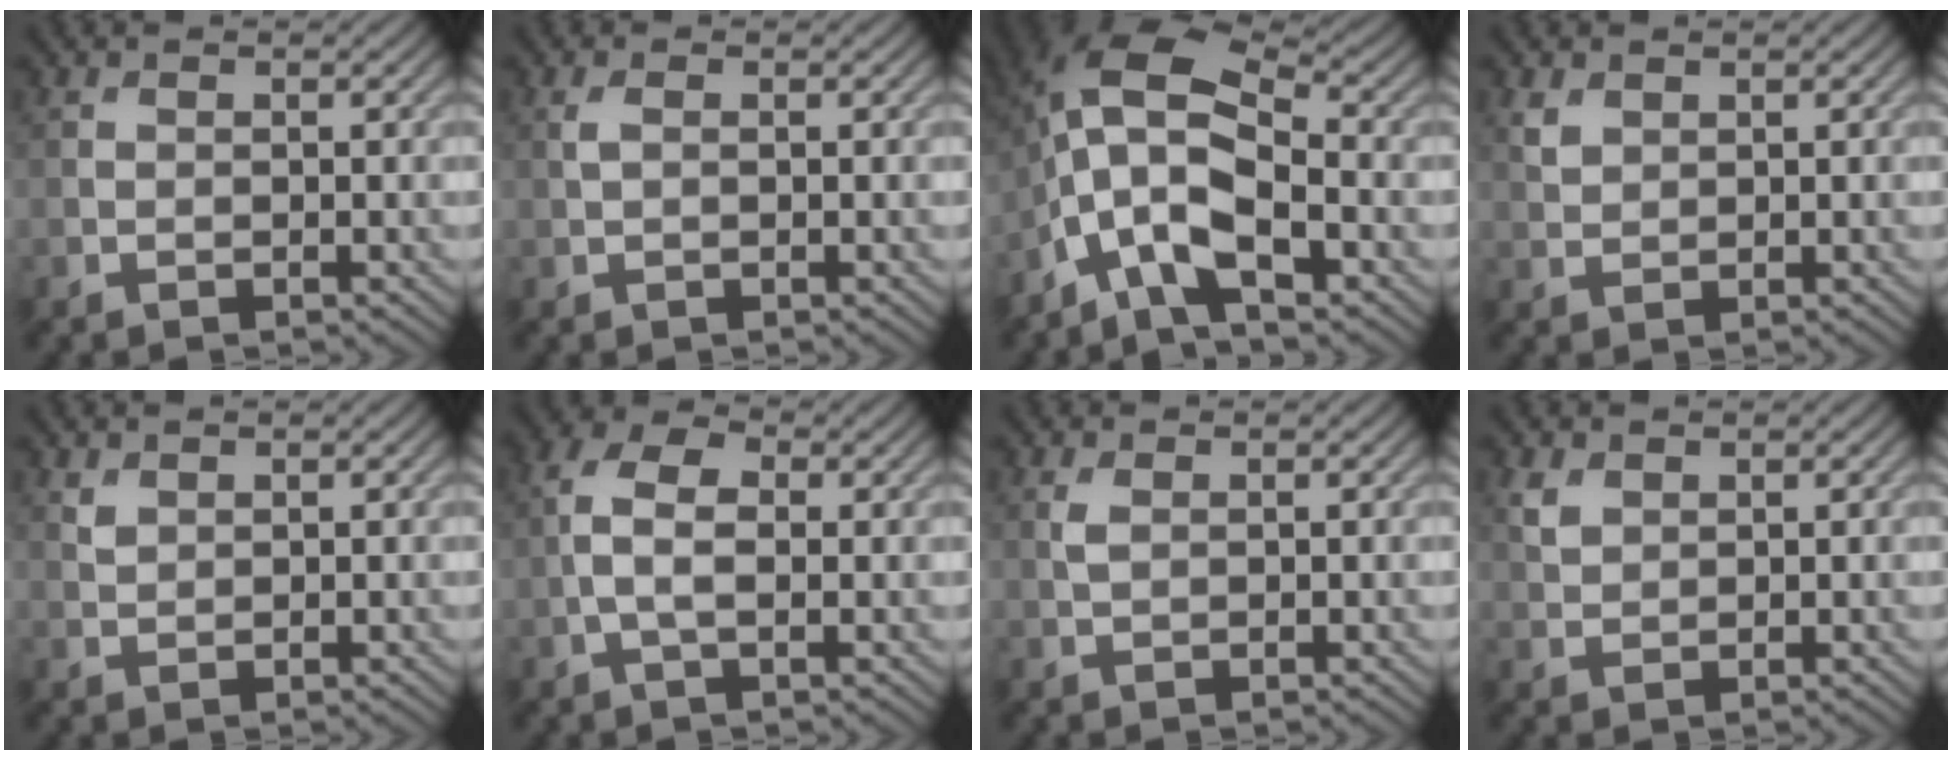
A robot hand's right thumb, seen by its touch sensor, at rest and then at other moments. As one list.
[{"total": 1.0, "force": [0.2, 0.4, 0.9], "torque": [-0.025, 0.003, 0.002]}, {"total": 12.9, "force": [-3.0, 5.9, 11.1], "torque": [-0.224, 0.010, -0.071]}, {"total": 1.7, "force": [1.1, 1.1, 0.7], "torque": [-0.019, -0.001, 0.026]}, {"total": 1.2, "force": [0.9, 0.6, 0.5], "torque": [-0.015, -0.002, 0.022]}, {"total": 4.7, "force": [-0.2, 2.4, 4.1], "torque": [-0.096, 0.006, -0.012]}, {"total": 1.2, "force": [0.4, 0.6, 0.9], "torque": [-0.027, 0.000, 0.010]}, {"total": 2.0, "force": [1.2, 1.3, 0.9], "torque": [-0.027, 0.000, 0.028]}]